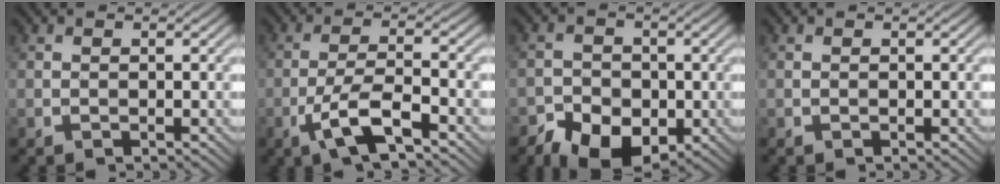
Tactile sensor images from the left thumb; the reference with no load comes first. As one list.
[{"total": 6.9, "force": [-3.8, 1.7, 5.5], "torque": [-0.113, 0.004, -0.078]}, {"total": 8.4, "force": [-4.8, 5.9, 3.5], "torque": [-0.045, -0.017, -0.089]}, {"total": 0.0}]